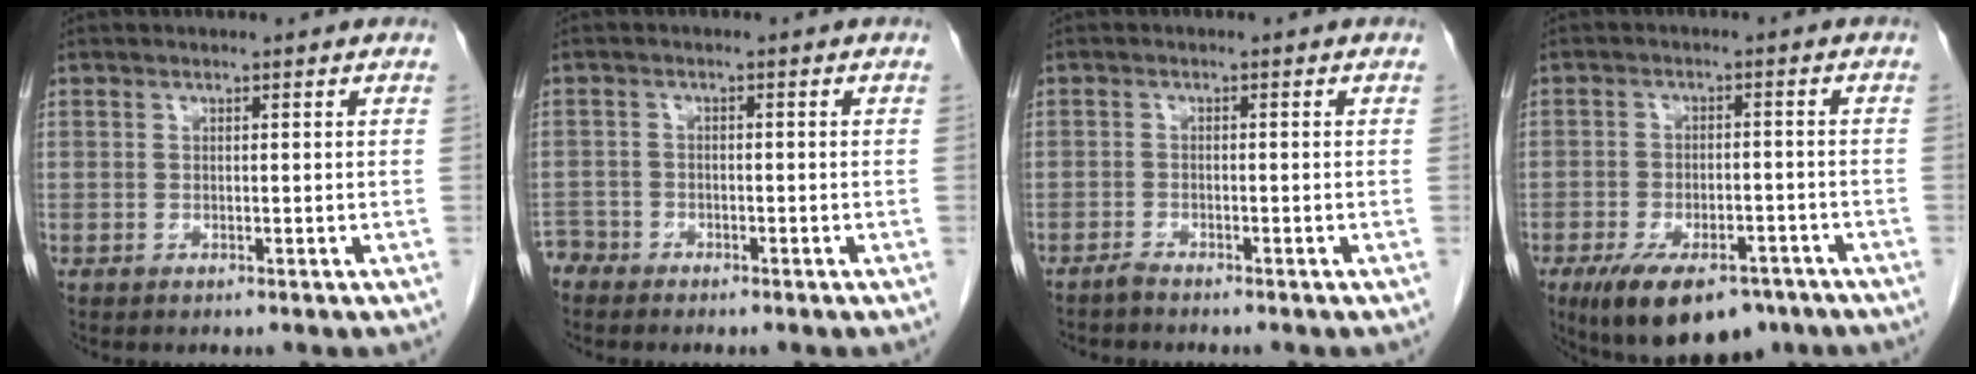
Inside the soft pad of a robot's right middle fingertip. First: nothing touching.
{"total": 2.4, "force": [-2.2, 0.9, -0.4], "torque": [0.007, 0.000, -0.045]}
{"total": 1.1, "force": [-1.1, -0.1, 0.1], "torque": [-0.008, -0.002, -0.021]}
{"total": 12.6, "force": [-8.6, 5.4, 7.4], "torque": [-0.122, -0.005, -0.130]}